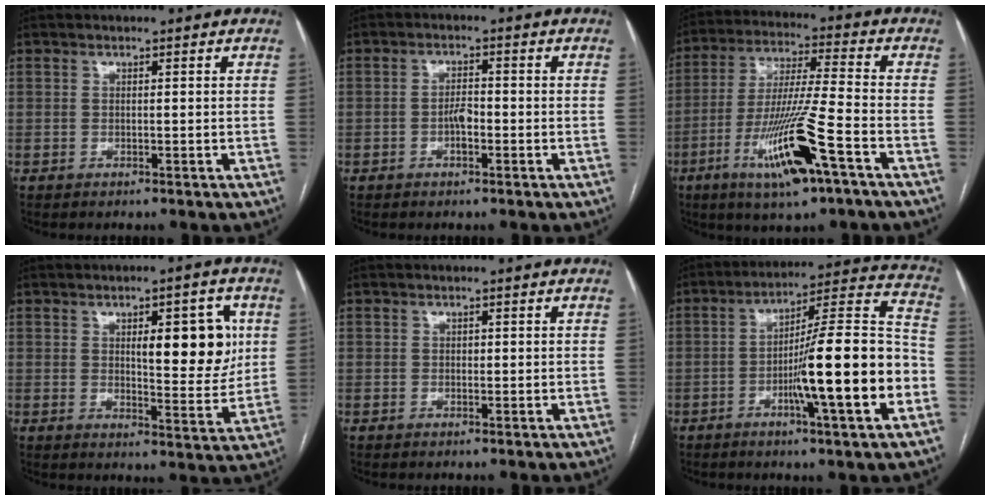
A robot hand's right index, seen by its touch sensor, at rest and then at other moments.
{"total": 2.6, "force": [-0.9, 1.0, 2.2], "torque": [-0.036, 0.004, -0.017]}
{"total": 14.9, "force": [-7.0, 0.6, 13.2], "torque": [-0.263, -0.020, -0.122]}
{"total": 10.3, "force": [2.6, 3.2, 9.5], "torque": [-0.125, 0.005, 0.040]}
{"total": 0.5, "force": [0.1, 0.4, 0.3], "torque": [-0.003, 0.001, 0.000]}
{"total": 17.4, "force": [-5.1, 0.5, 16.6], "torque": [-0.254, 0.008, -0.081]}